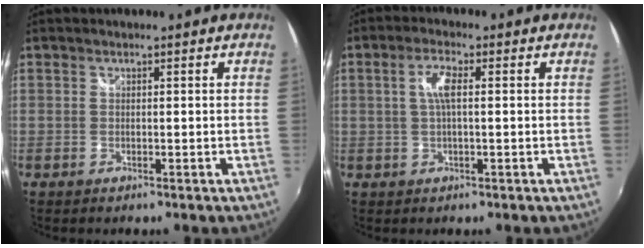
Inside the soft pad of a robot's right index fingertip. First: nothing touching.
{"total": 4.0, "force": [0.5, 0.8, 3.8], "torque": [-0.075, 0.005, 0.009]}